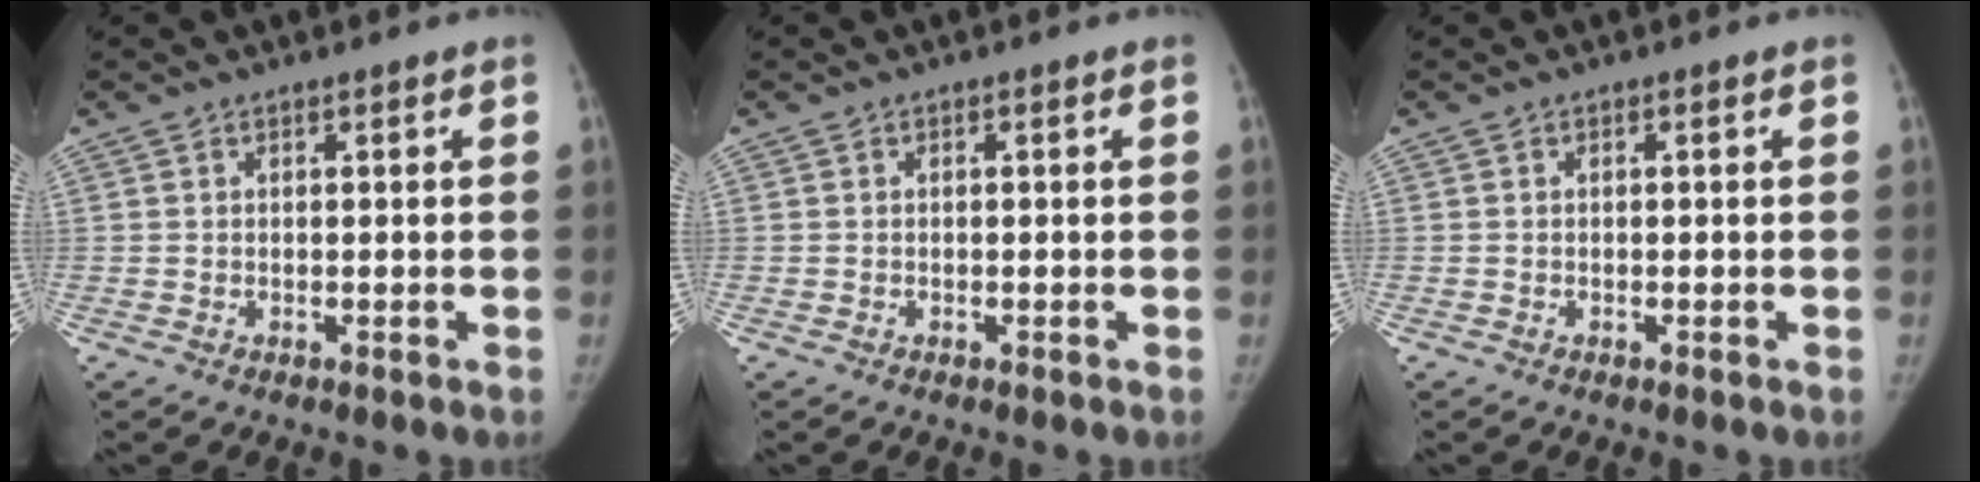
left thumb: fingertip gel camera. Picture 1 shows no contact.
{"total": 0.0}
{"total": 0.0}